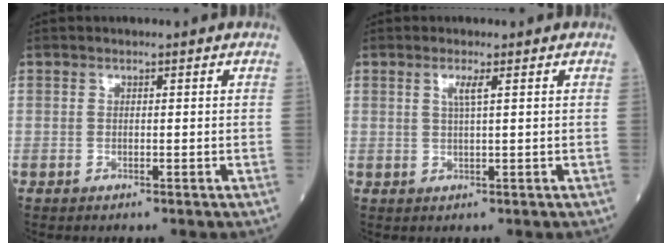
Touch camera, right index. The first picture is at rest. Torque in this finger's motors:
{"motor_torque": [0.28, 0.17, 0.20, 0.05]}